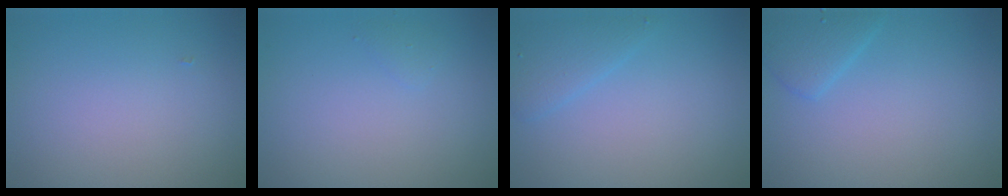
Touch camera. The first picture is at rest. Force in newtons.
{"total": 0.5, "press": 0.5, "slide": 0.0}
{"total": 2.0, "press": 2.0, "slide": 0.1}
{"total": 2.1, "press": 2.1, "slide": 0.2}